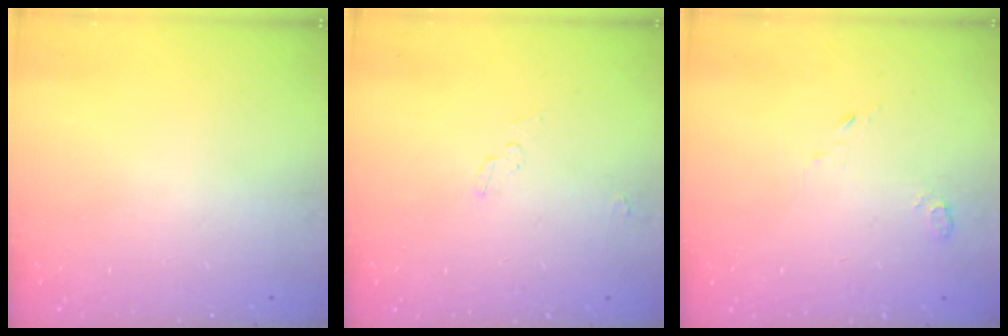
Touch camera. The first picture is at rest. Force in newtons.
{"total": 3.3, "press": 3.1, "slide": 1.2}
{"total": 2.8, "press": 2.8, "slide": 0.3}